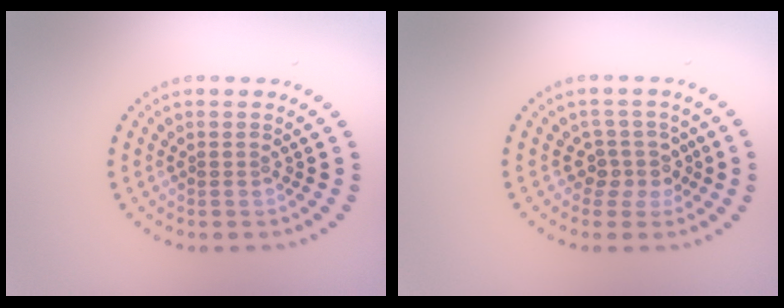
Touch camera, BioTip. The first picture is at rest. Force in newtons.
{"total": 2.4, "press": 1.8, "slide": 1.5}